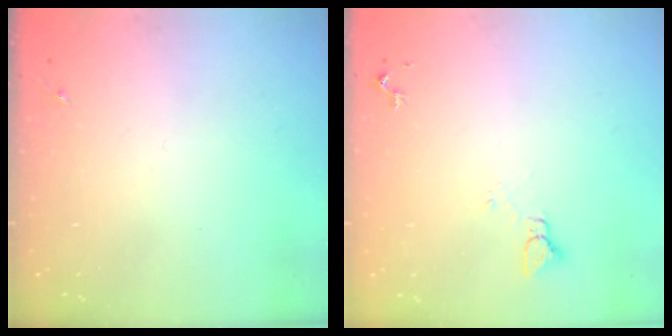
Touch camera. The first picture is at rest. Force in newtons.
{"total": 4.3, "press": 4.3, "slide": 0.4}